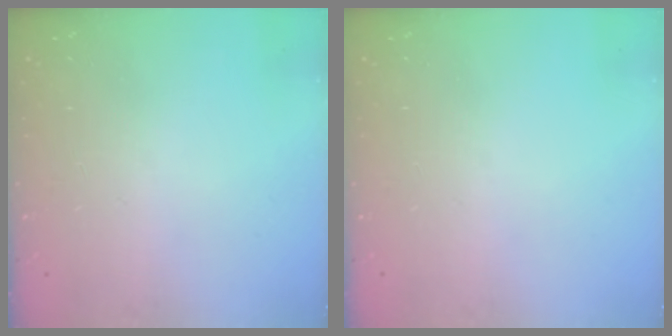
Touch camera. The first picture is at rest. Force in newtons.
{"total": 0.0}